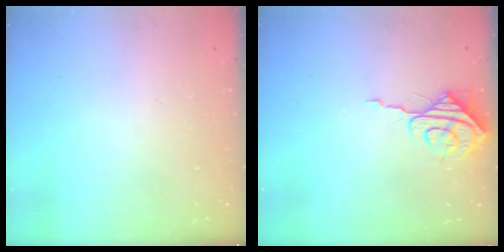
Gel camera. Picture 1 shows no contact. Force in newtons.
{"total": 7.6, "press": 7.6, "slide": 0.8}